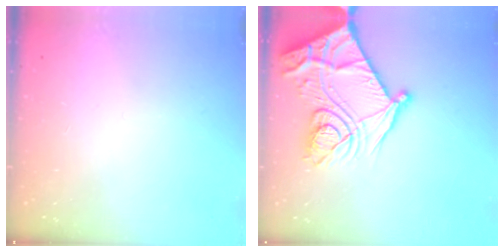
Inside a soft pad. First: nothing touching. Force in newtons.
{"total": 27.1, "press": 27.1, "slide": 0.8}